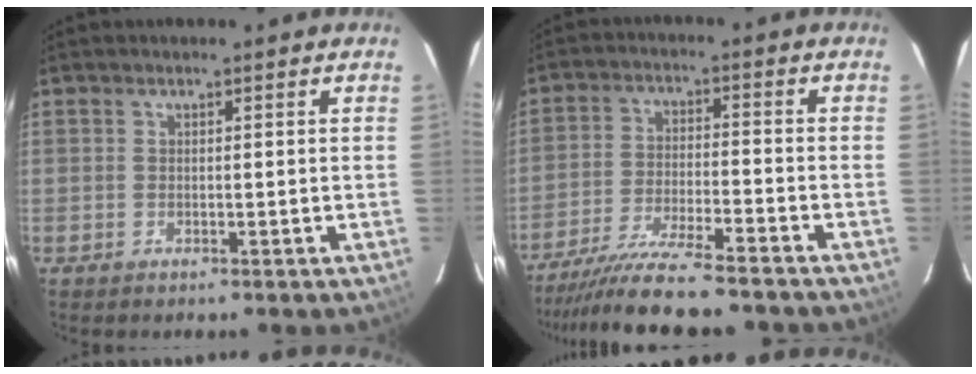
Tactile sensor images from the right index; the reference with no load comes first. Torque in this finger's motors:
{"motor_torque": [0.97, -1.17, 0.62, 0.15]}